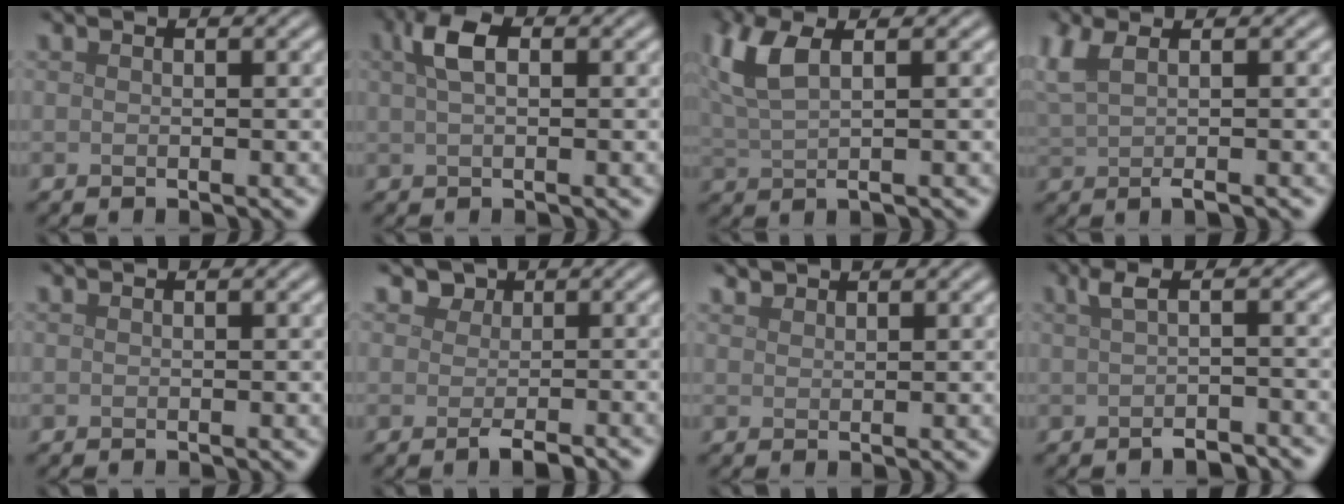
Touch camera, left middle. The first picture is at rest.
{"total": 3.0, "force": [1.0, 1.4, 2.4], "torque": [-0.048, 0.009, 0.015]}
{"total": 4.7, "force": [1.8, 1.6, 4.1], "torque": [-0.089, 0.011, 0.034]}
{"total": 3.7, "force": [1.0, 1.3, 3.3], "torque": [-0.057, 0.005, 0.017]}
{"total": 0.0}
{"total": 2.0, "force": [-0.3, 1.6, 1.2], "torque": [-0.007, -0.005, -0.008]}
{"total": 1.1, "force": [1.1, 0.3, 0.1], "torque": [-0.006, 0.003, 0.025]}
{"total": 2.7, "force": [-0.6, 0.8, 2.5], "torque": [-0.044, -0.003, -0.008]}